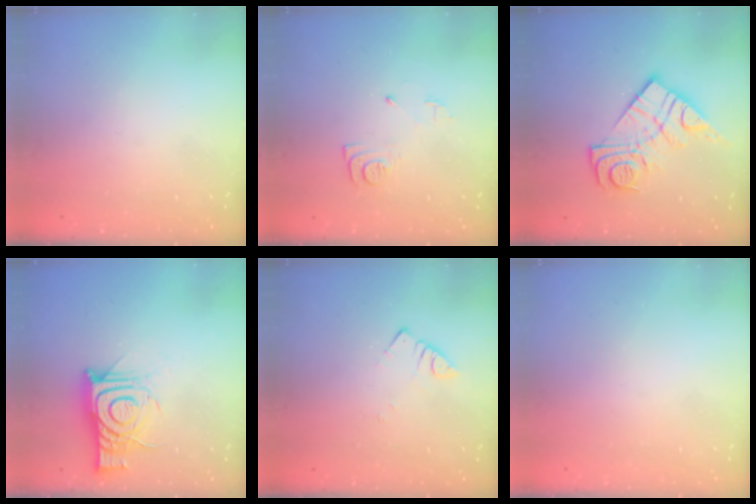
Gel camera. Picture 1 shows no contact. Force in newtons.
{"total": 8.4, "press": 8.3, "slide": 0.8}
{"total": 16.3, "press": 16.2, "slide": 1.4}
{"total": 12.7, "press": 12.6, "slide": 1.1}
{"total": 2.5, "press": 2.5, "slide": 0.3}
{"total": 1.8, "press": 1.7, "slide": 0.1}